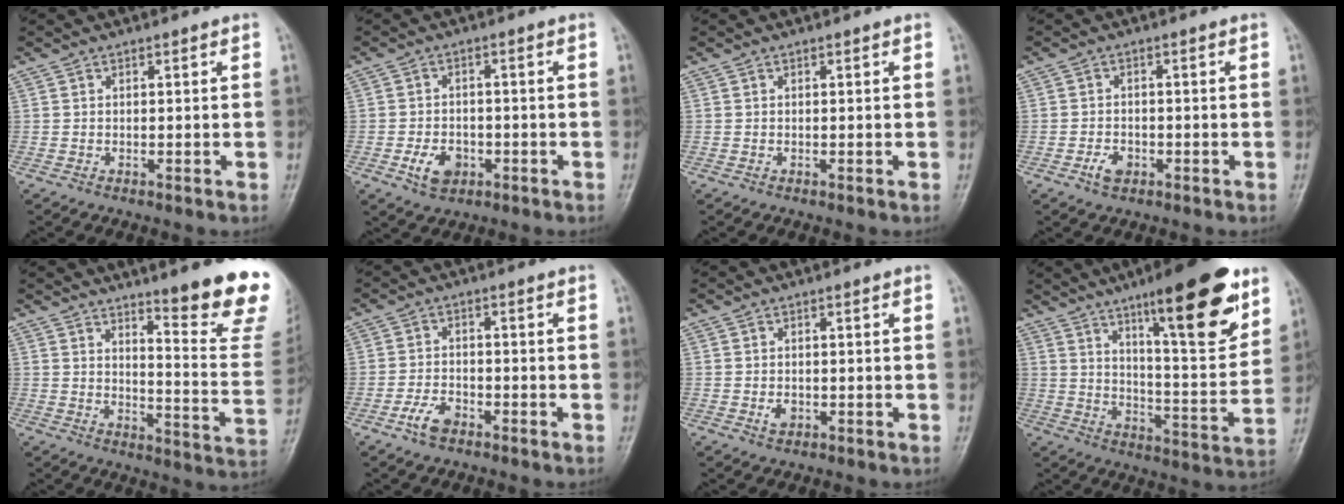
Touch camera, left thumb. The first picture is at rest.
{"total": 5.3, "force": [-2.1, 3.8, 3.2], "torque": [-0.045, 0.009, -0.034]}
{"total": 0.0}
{"total": 2.9, "force": [-1.4, 1.9, 1.6], "torque": [-0.025, 0.006, -0.024]}
{"total": 16.3, "force": [12.0, 1.8, 10.9], "torque": [-0.108, -0.101, 0.159]}
{"total": 4.0, "force": [-2.6, 2.1, 2.3], "torque": [-0.043, 0.015, -0.050]}
{"total": 1.8, "force": [-0.5, 1.3, 1.1], "torque": [-0.015, 0.000, -0.007]}
{"total": 20.3, "force": [12.0, 4.7, 15.7], "torque": [-0.192, -0.065, 0.185]}